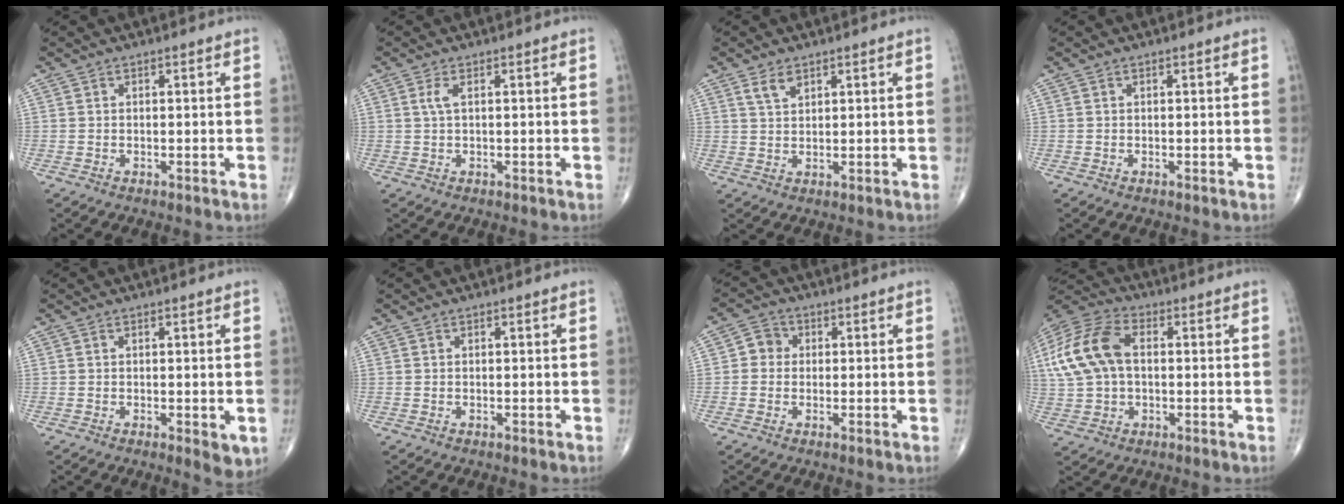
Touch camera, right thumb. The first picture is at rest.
{"total": 2.3, "force": [0.6, 0.7, 2.0], "torque": [-0.056, 0.007, 0.017]}
{"total": 3.1, "force": [2.0, 1.6, 1.8], "torque": [-0.031, -0.008, 0.043]}
{"total": 0.0}
{"total": 3.5, "force": [-0.5, 1.3, 3.2], "torque": [-0.036, -0.009, -0.004]}
{"total": 0.0}
{"total": 3.8, "force": [0.2, 3.5, 1.4], "torque": [-0.006, 0.009, -0.007]}
{"total": 15.3, "force": [1.8, 9.6, 11.8], "torque": [-0.254, 0.027, 0.029]}